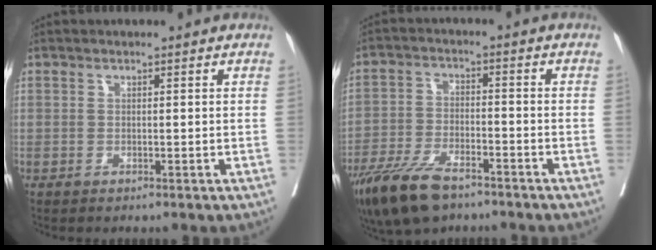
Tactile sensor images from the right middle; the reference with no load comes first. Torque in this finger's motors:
{"motor_torque": [1.11, -1.04, 0.32, 0.13]}